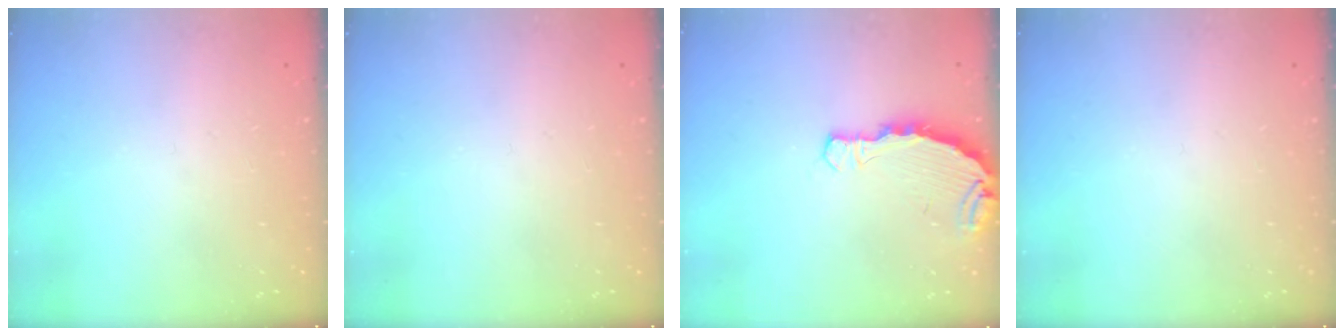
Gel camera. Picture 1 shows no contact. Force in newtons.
{"total": 0.0}
{"total": 4.5, "press": 4.5, "slide": 0.4}
{"total": 0.0}